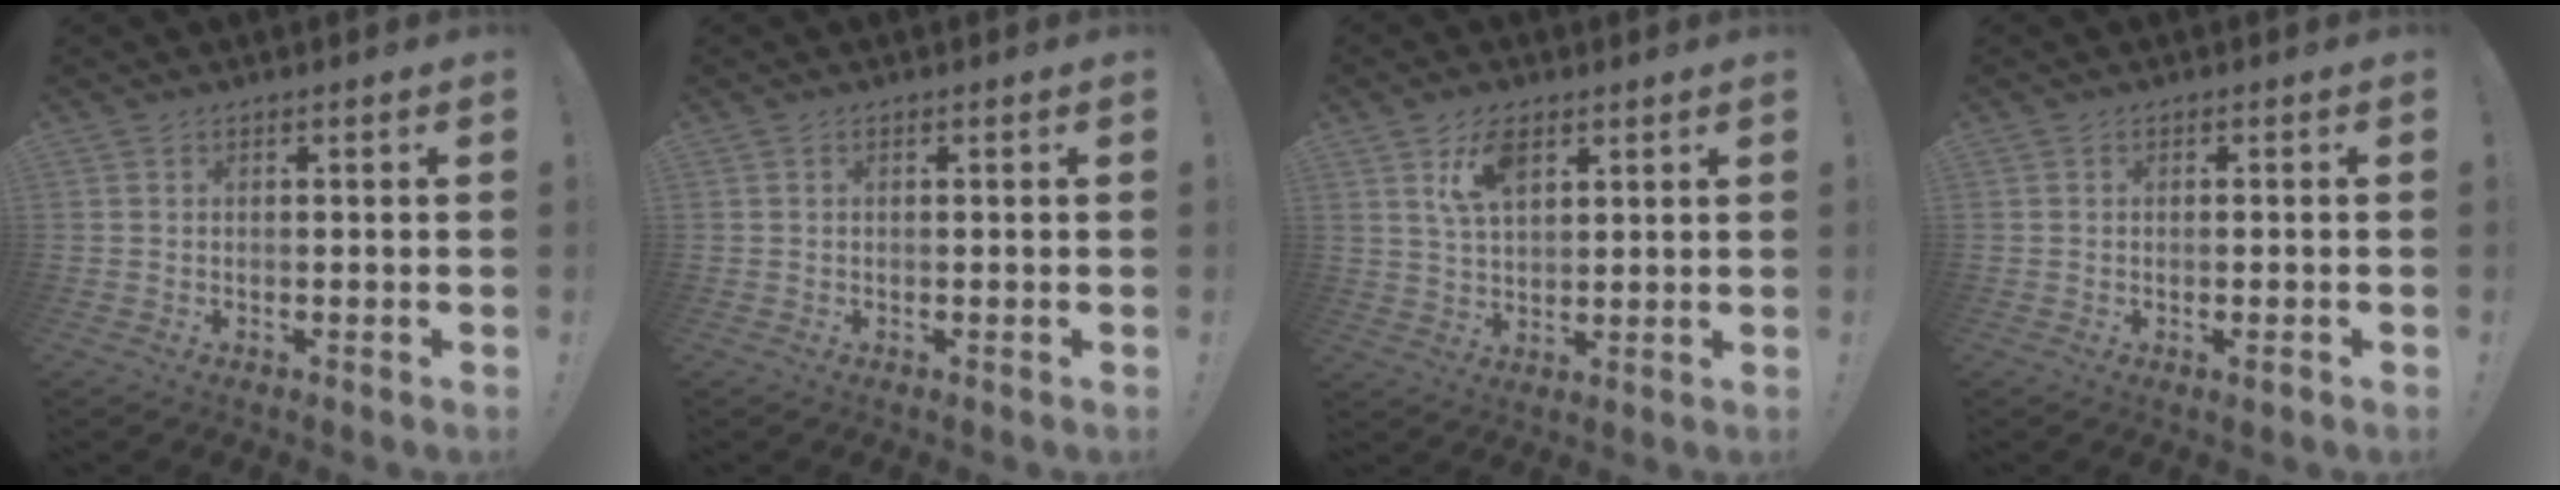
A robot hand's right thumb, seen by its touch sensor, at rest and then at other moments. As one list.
[{"total": 0.0}, {"total": 8.6, "force": [4.5, 4.4, 5.9], "torque": [-0.101, -0.008, 0.083]}, {"total": 1.8, "force": [-0.4, -0.2, 1.7], "torque": [-0.022, -0.003, -0.010]}]